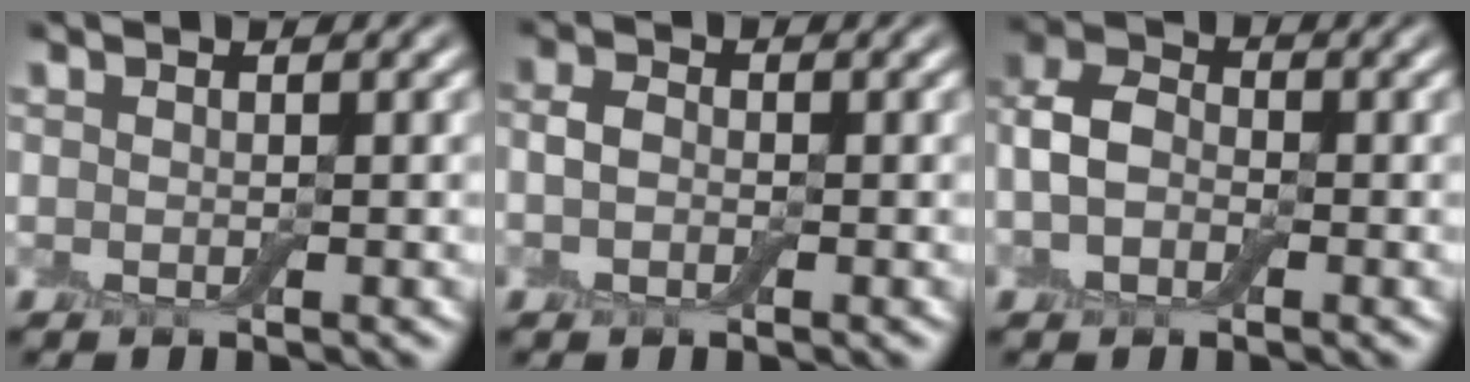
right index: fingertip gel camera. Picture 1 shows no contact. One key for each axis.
{"total": 1.5, "fx": -0.3, "fy": 1.2, "fz": 1.0, "tx": -0.019, "ty": 0.005, "tz": -0.011}
{"total": 3.6, "fx": -0.7, "fy": 2.7, "fz": 2.3, "tx": -0.050, "ty": 0.008, "tz": -0.023}